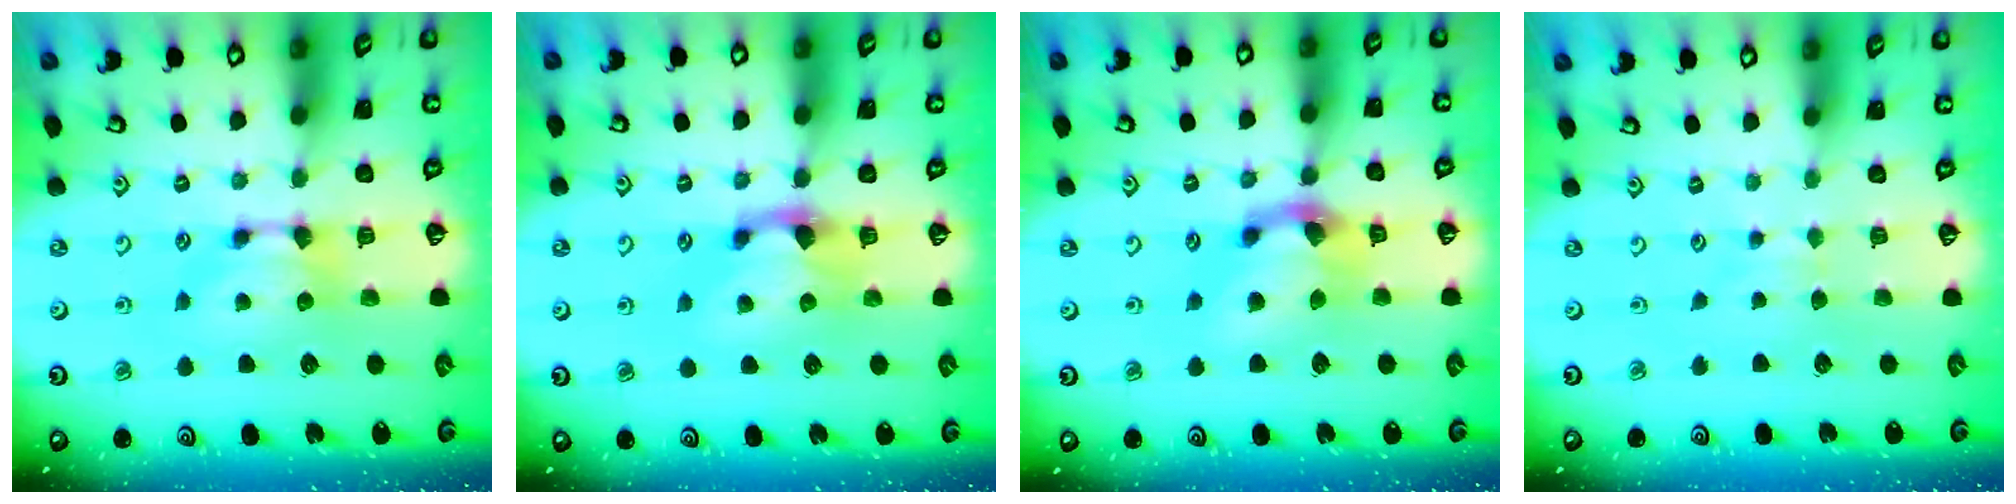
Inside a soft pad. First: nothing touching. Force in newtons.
{"total": 1.4, "press": 0.9, "slide": 1.0}
{"total": 4.9, "press": 4.5, "slide": 1.9}
{"total": 3.1, "press": 3.1, "slide": 0.3}